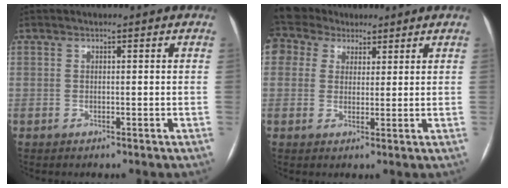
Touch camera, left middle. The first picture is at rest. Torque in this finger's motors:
{"motor_torque": [0.61, -0.46, 1.06, 0.21]}